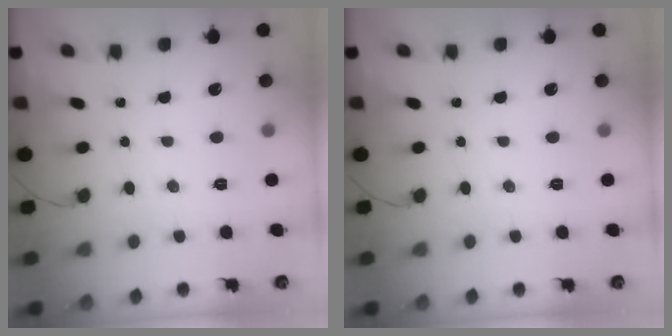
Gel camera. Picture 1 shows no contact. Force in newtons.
{"total": 0.0}